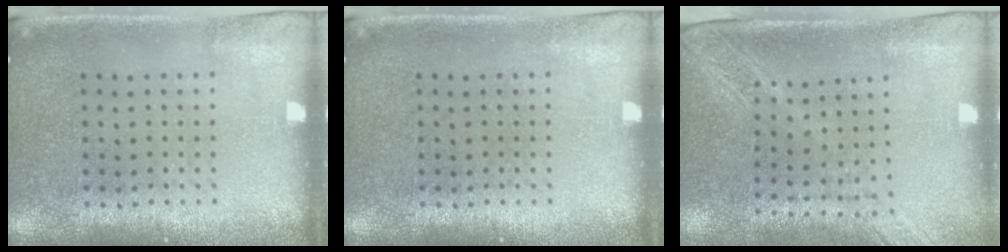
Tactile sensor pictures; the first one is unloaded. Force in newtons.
{"total": 0.0}
{"total": 2.1, "press": 1.7, "slide": 1.2}